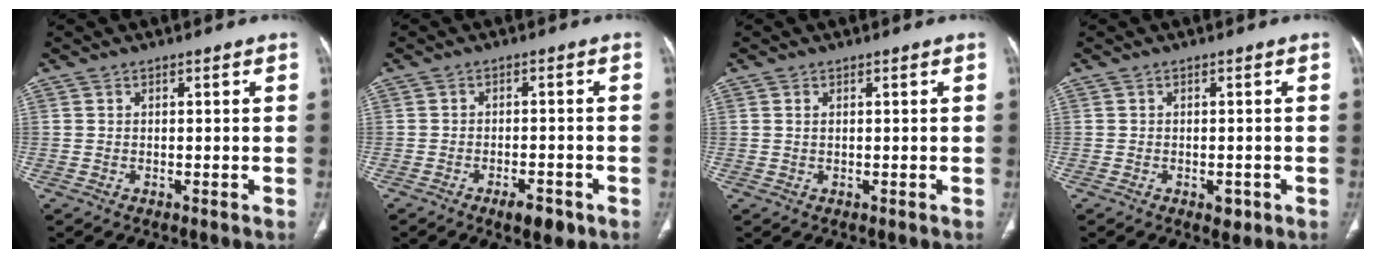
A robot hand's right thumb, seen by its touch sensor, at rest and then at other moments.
{"total": 4.6, "force": [-2.8, 1.8, 3.2], "torque": [-0.042, 0.009, -0.037]}
{"total": 0.6, "force": [0.3, 0.3, 0.4], "torque": [-0.008, 0.003, 0.009]}
{"total": 1.9, "force": [-0.9, 1.2, 1.2], "torque": [-0.005, 0.001, -0.008]}